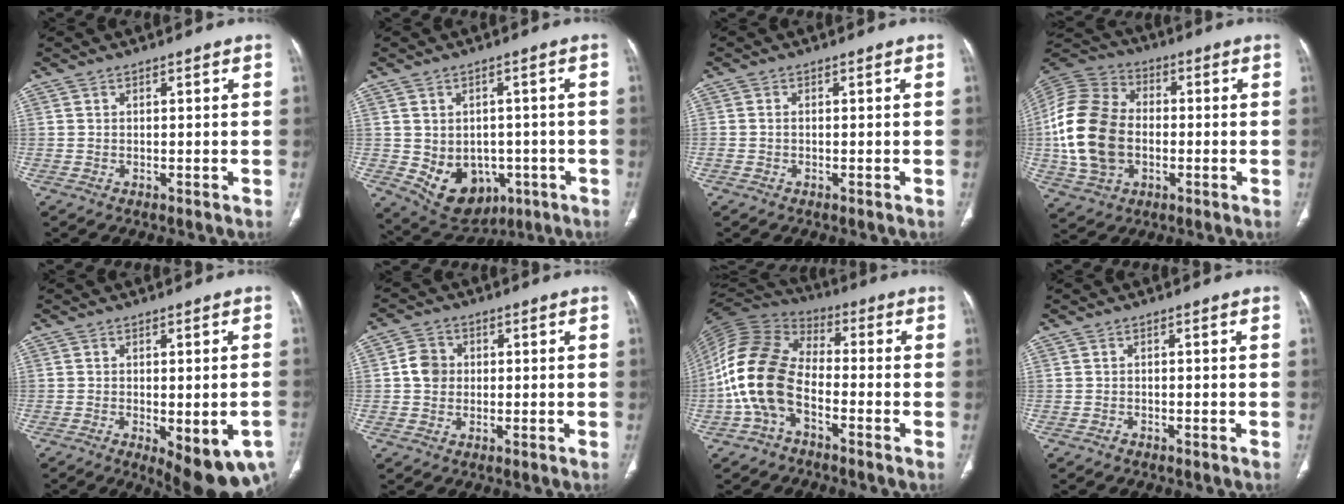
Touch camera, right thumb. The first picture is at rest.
{"total": 11.4, "force": [-3.0, 8.9, 6.6], "torque": [-0.074, 0.013, -0.020]}
{"total": 0.6, "force": [-0.2, 0.4, 0.4], "torque": [-0.010, 0.001, -0.004]}
{"total": 19.4, "force": [-1.8, 14.0, 13.3], "torque": [-0.260, 0.019, -0.032]}
{"total": 12.2, "force": [-4.9, 4.6, 10.2], "torque": [-0.124, 0.001, -0.053]}
{"total": 4.7, "force": [0.2, 4.2, 2.2], "torque": [-0.028, 0.007, -0.001]}
{"total": 15.6, "force": [-4.3, 9.6, 11.5], "torque": [-0.240, 0.048, -0.093]}
{"total": 0.6, "force": [-0.4, 0.3, 0.1], "torque": [-0.002, 0.000, -0.011]}